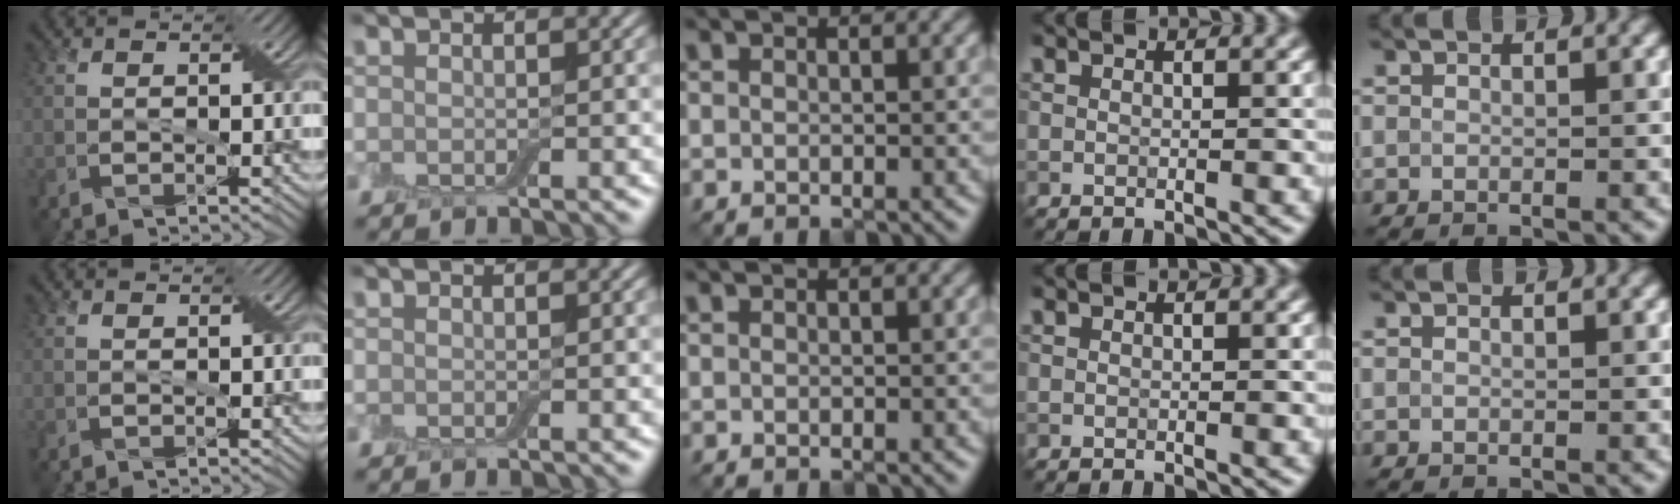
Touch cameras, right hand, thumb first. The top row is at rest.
{}